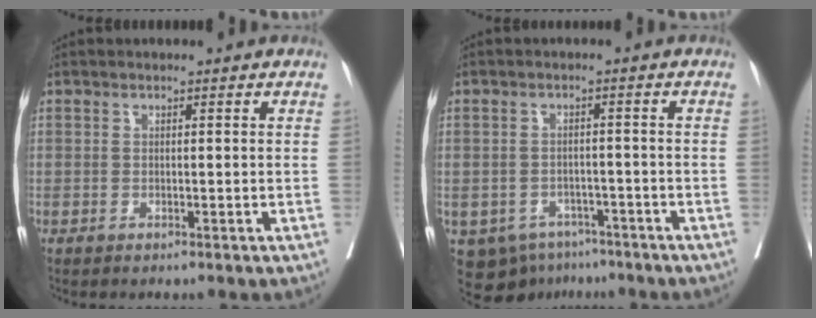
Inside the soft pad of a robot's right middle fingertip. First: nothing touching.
{"total": 8.8, "force": [-5.7, 6.2, 2.7], "torque": [-0.048, 0.004, -0.074]}